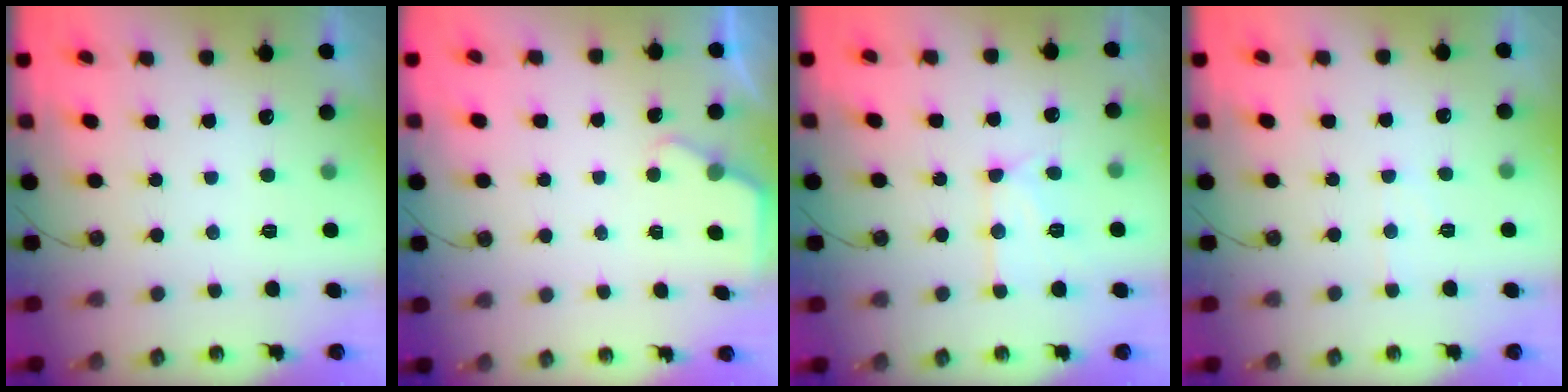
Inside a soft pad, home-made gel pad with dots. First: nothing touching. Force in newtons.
{"total": 2.1, "press": 2.0, "slide": 0.4}
{"total": 13.1, "press": 13.1, "slide": 1.3}
{"total": 4.1, "press": 4.0, "slide": 0.8}